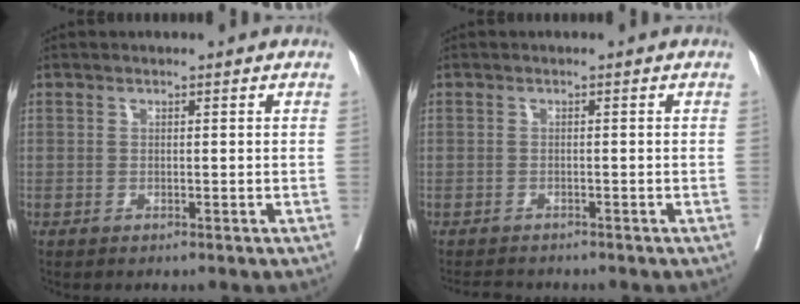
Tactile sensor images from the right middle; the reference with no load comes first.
{"total": 3.5, "force": [-3.3, 0.9, 0.8], "torque": [-0.009, -0.009, -0.052]}